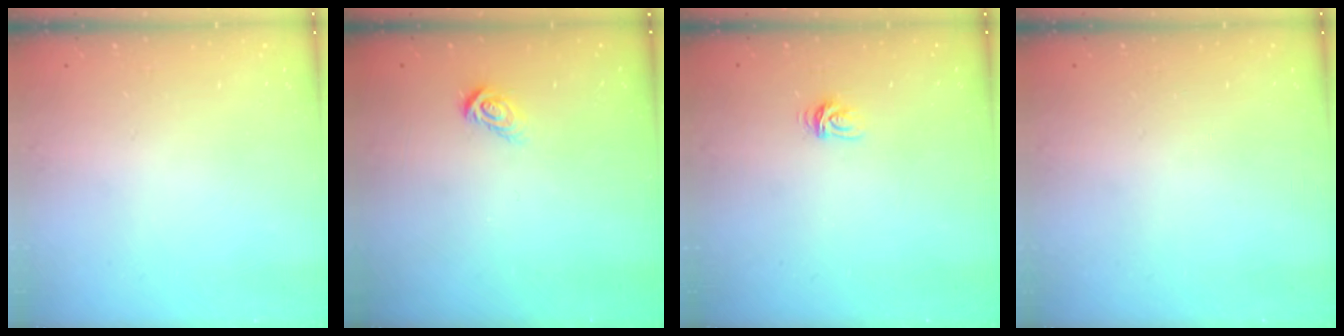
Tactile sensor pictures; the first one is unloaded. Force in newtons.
{"total": 5.0, "press": 4.9, "slide": 0.3}
{"total": 3.3, "press": 3.3, "slide": 0.3}
{"total": 0.0}